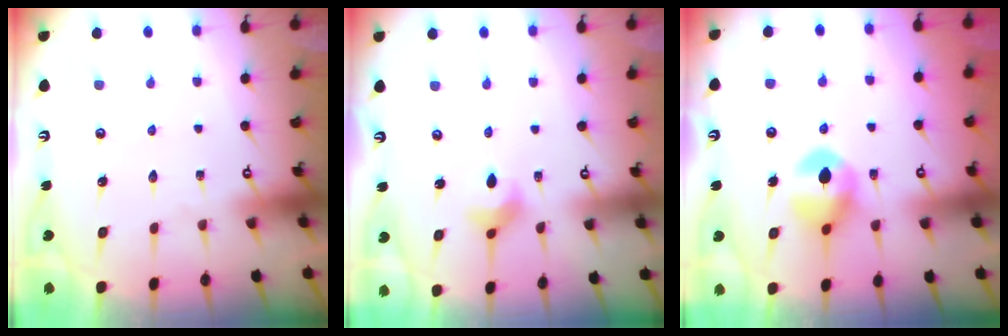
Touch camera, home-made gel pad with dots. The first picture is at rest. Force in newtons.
{"total": 4.8, "press": 4.7, "slide": 0.9}
{"total": 9.5, "press": 9.5, "slide": 0.2}